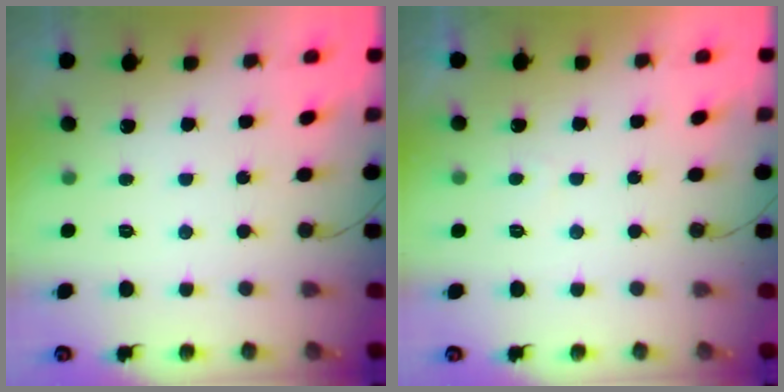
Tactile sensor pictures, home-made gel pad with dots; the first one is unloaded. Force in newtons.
{"total": 0.6, "press": 0.3, "slide": 0.5}